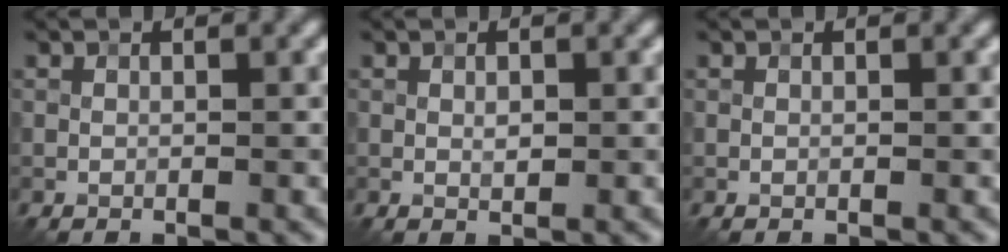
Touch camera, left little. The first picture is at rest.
{"total": 0.9, "force": [0.1, 0.5, 0.7], "torque": [-0.011, -0.001, 0.001]}
{"total": 0.0}